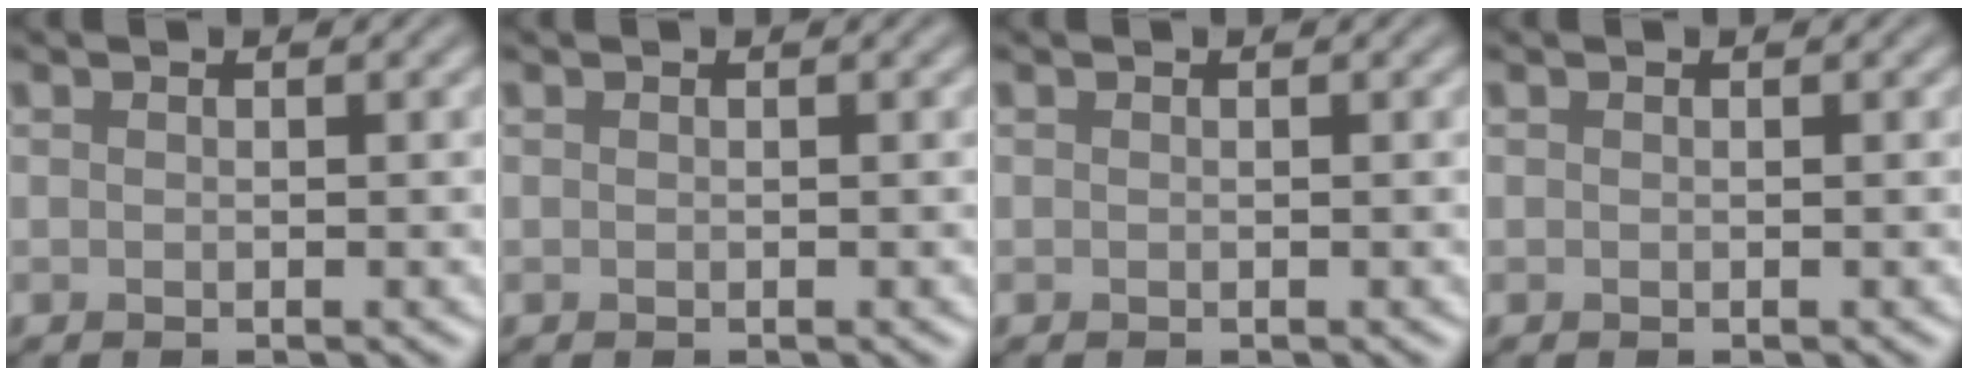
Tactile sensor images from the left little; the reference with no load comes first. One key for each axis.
{"total": 0.0}
{"total": 0.0}
{"total": 0.0}